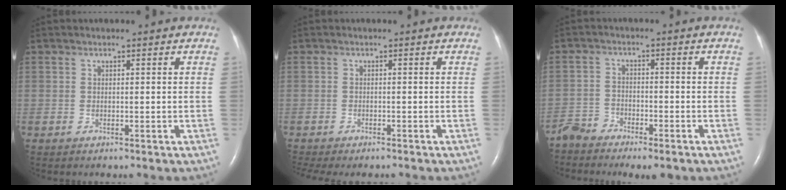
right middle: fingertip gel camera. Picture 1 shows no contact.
{"total": 6.9, "force": [-5.9, 1.9, 3.0], "torque": [-0.044, 0.000, -0.084]}
{"total": 5.4, "force": [-4.7, 1.8, 2.0], "torque": [-0.036, -0.002, -0.082]}